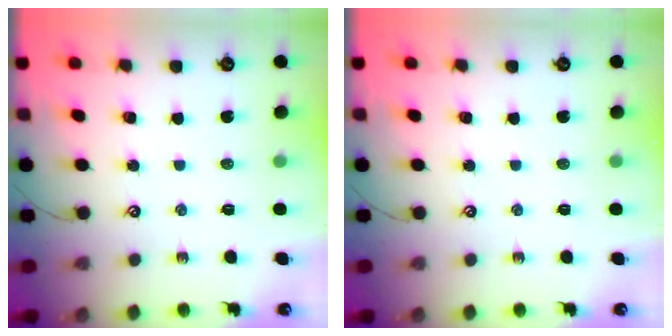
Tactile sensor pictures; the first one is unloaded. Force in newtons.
{"total": 0.0}